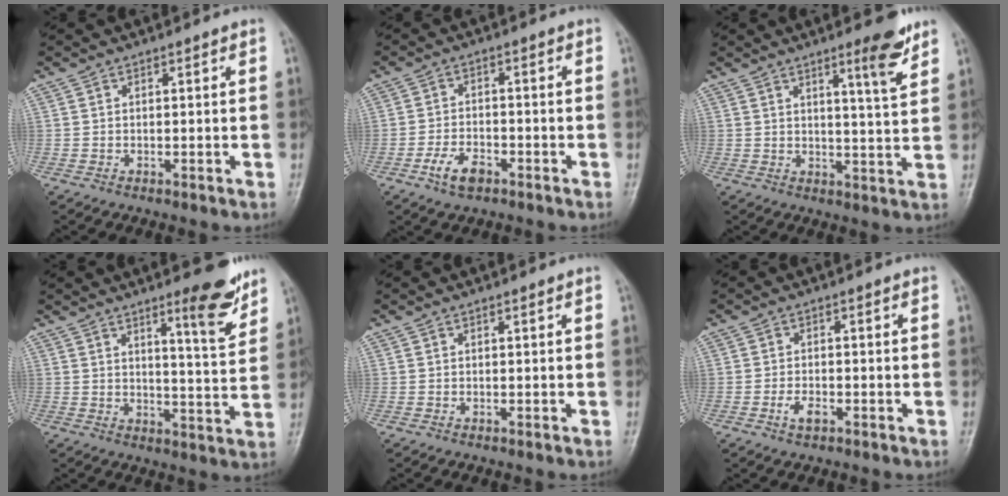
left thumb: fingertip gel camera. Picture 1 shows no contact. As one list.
[{"total": 5.1, "force": [-3.0, 2.7, 3.1], "torque": [-0.056, 0.017, -0.054]}, {"total": 6.8, "force": [4.4, 0.6, 5.1], "torque": [-0.069, -0.033, 0.063]}, {"total": 9.0, "force": [6.0, 1.4, 6.6], "torque": [-0.078, -0.045, 0.084]}, {"total": 0.0}, {"total": 2.6, "force": [-1.4, 1.3, 1.7], "torque": [-0.033, 0.006, -0.024]}]